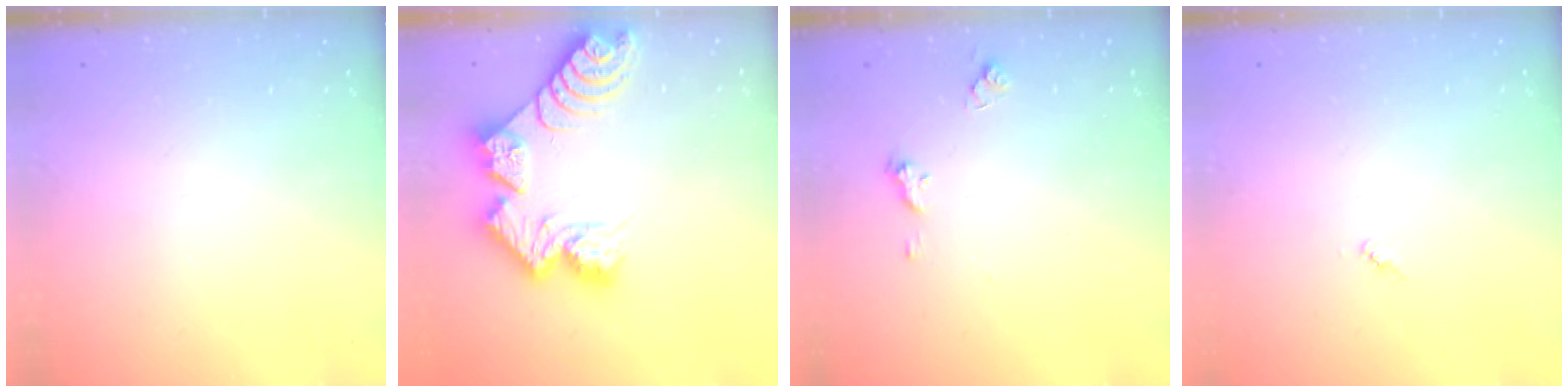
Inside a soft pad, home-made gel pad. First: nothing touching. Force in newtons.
{"total": 15.0, "press": 14.9, "slide": 1.4}
{"total": 5.3, "press": 5.2, "slide": 0.7}
{"total": 3.3, "press": 3.3, "slide": 0.2}